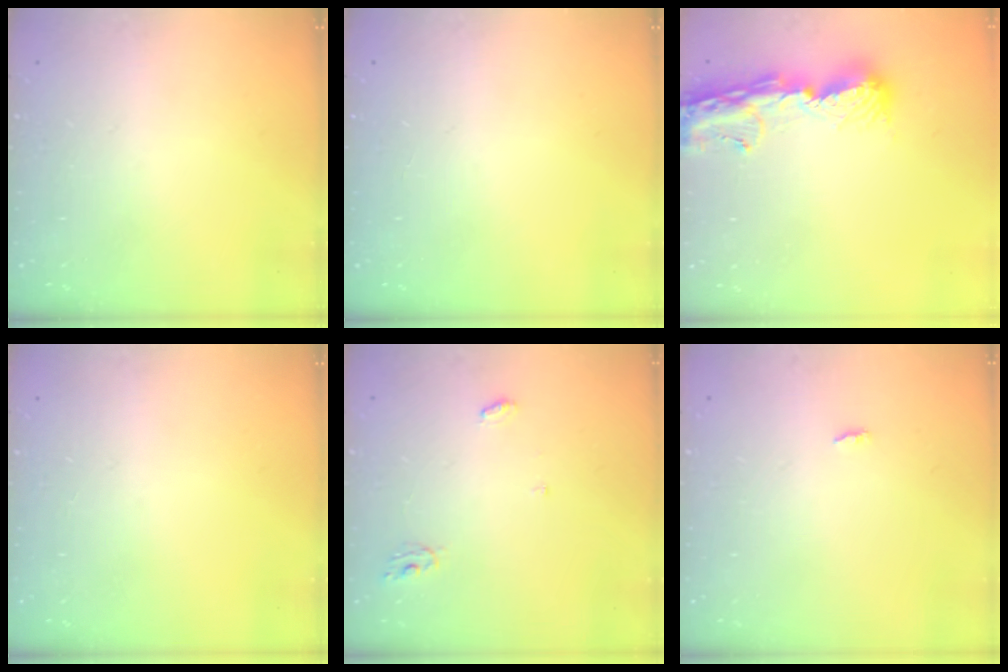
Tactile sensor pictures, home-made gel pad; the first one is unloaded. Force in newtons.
{"total": 0.0}
{"total": 12.9, "press": 12.9, "slide": 1.3}
{"total": 0.0}
{"total": 4.1, "press": 4.1, "slide": 0.2}
{"total": 1.8, "press": 1.8, "slide": 0.2}